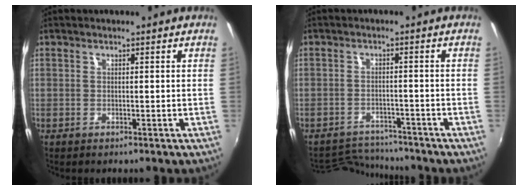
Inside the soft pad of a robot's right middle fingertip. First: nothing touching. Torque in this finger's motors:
{"motor_torque": [-0.60, -0.36, -0.22, -0.06]}